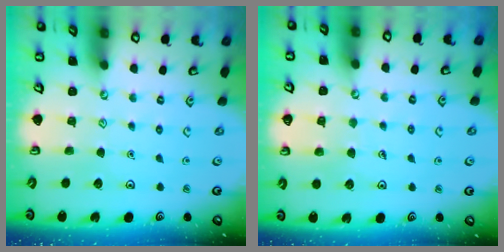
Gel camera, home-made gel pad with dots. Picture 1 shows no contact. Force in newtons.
{"total": 4.5, "press": 4.5, "slide": 0.3}